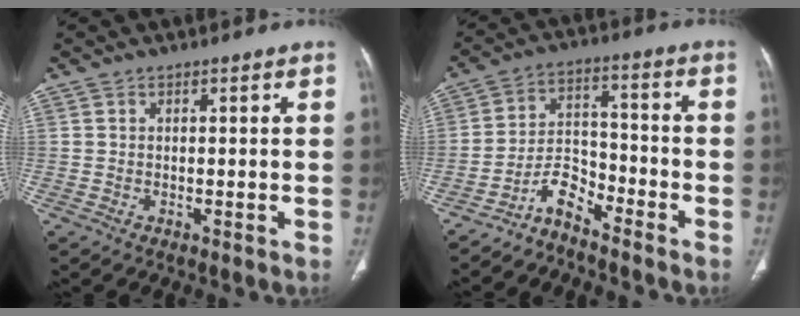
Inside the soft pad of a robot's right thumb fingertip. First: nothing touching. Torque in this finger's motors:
{"motor_torque": [-0.31, -0.18, 0.06, 0.04, 0.02]}